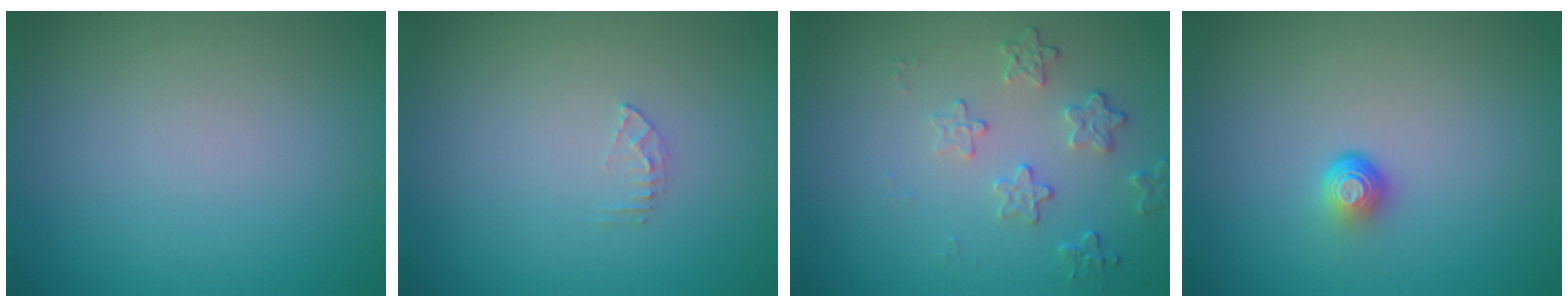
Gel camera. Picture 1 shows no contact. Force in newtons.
{"total": 0.9, "press": 0.9, "slide": 0.1}
{"total": 2.2, "press": 1.6, "slide": 1.6}
{"total": 1.7, "press": 1.0, "slide": 1.4}